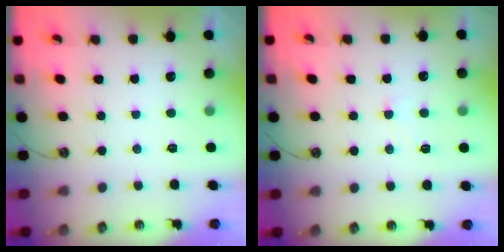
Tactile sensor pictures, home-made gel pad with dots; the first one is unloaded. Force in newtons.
{"total": 0.0}